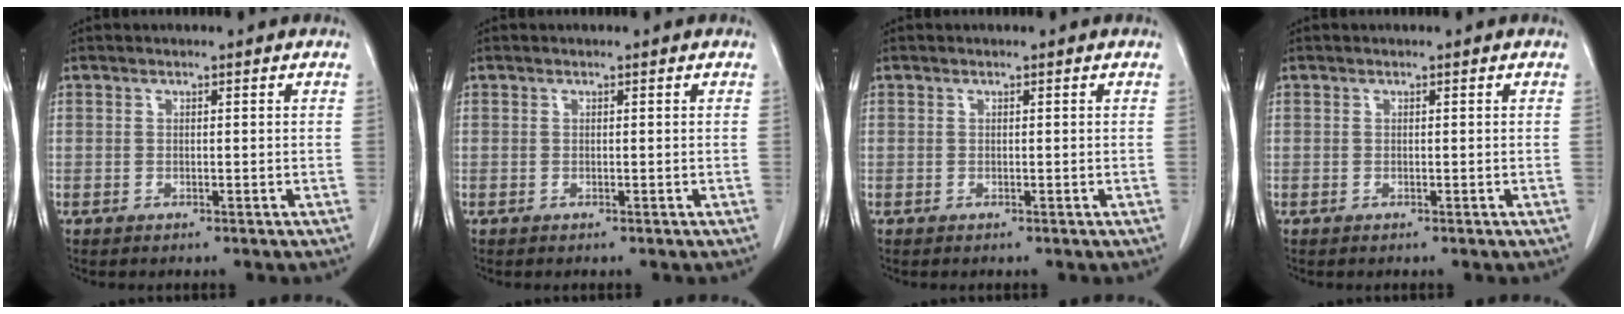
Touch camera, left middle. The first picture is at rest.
{"total": 0.0}
{"total": 0.0}
{"total": 0.0}